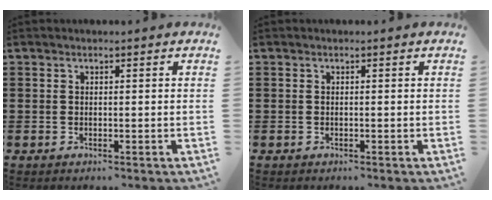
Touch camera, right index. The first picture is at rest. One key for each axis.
{"total": 0.0}